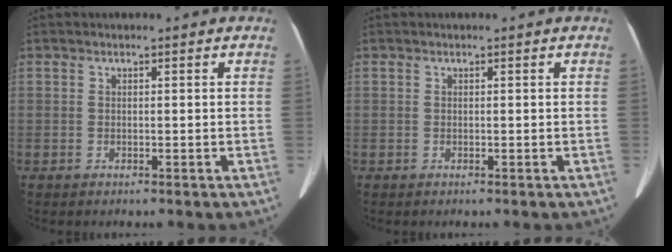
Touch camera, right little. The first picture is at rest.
{"total": 0.0}